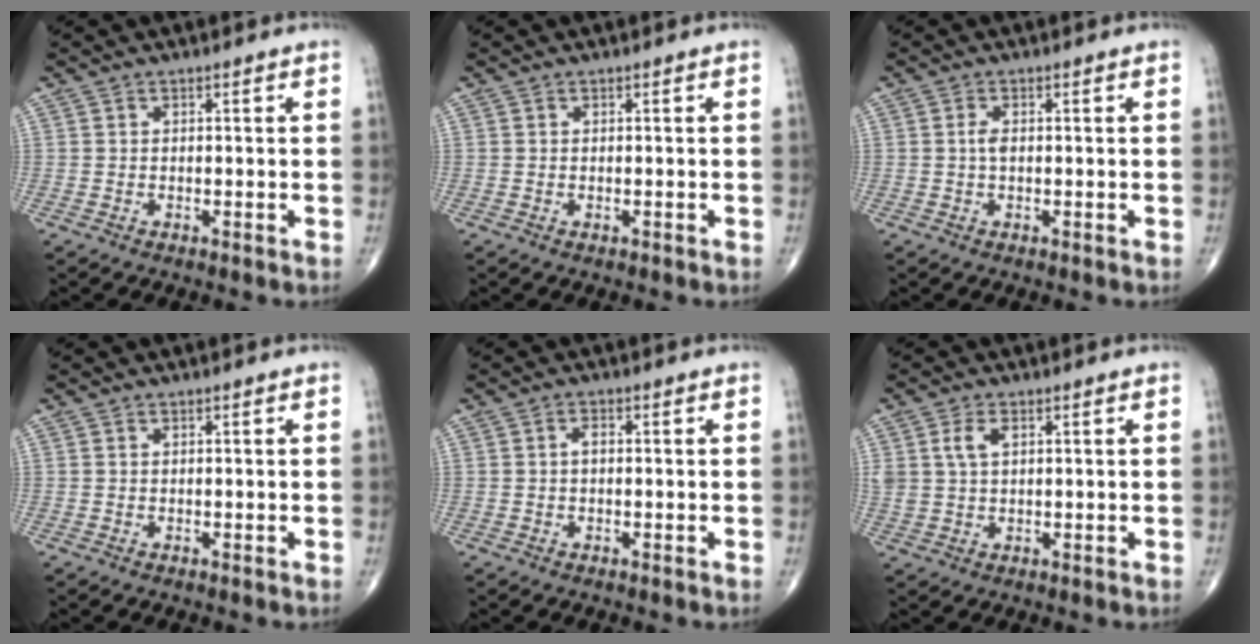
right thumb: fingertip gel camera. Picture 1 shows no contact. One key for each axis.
{"total": 0.0}
{"total": 1.5, "fx": 0.0, "fy": 0.7, "fz": 1.3, "tx": -0.025, "ty": 0.001, "tz": -0.001}
{"total": 0.0}
{"total": 1.6, "fx": 0.0, "fy": 0.9, "fz": 1.3, "tx": -0.019, "ty": 0.006, "tz": -0.004}
{"total": 4.2, "fx": 1.5, "fy": 2.4, "fz": 3.0, "tx": -0.065, "ty": 0.002, "tz": 0.032}